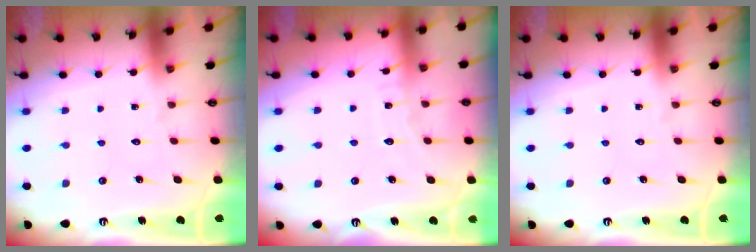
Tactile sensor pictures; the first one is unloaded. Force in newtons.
{"total": 5.3, "press": 5.2, "slide": 0.6}
{"total": 0.0}